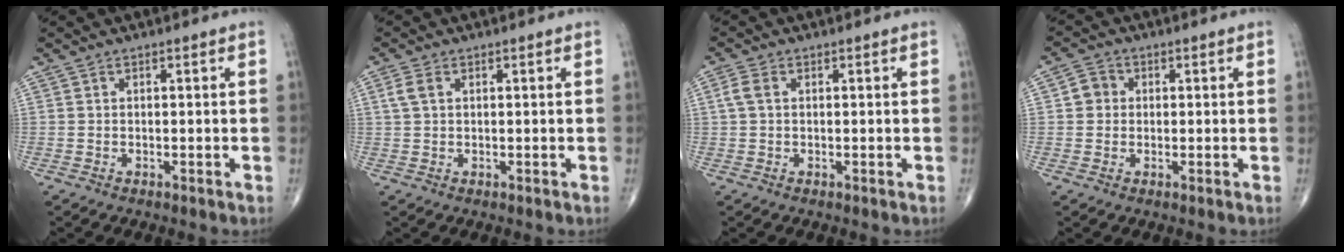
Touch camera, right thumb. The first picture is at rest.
{"total": 2.6, "force": [0.8, 1.6, 1.8], "torque": [-0.047, 0.009, 0.019]}
{"total": 2.5, "force": [0.5, 1.6, 1.9], "torque": [-0.049, 0.009, 0.009]}
{"total": 3.3, "force": [0.3, 3.1, 1.2], "torque": [-0.006, 0.006, -0.002]}